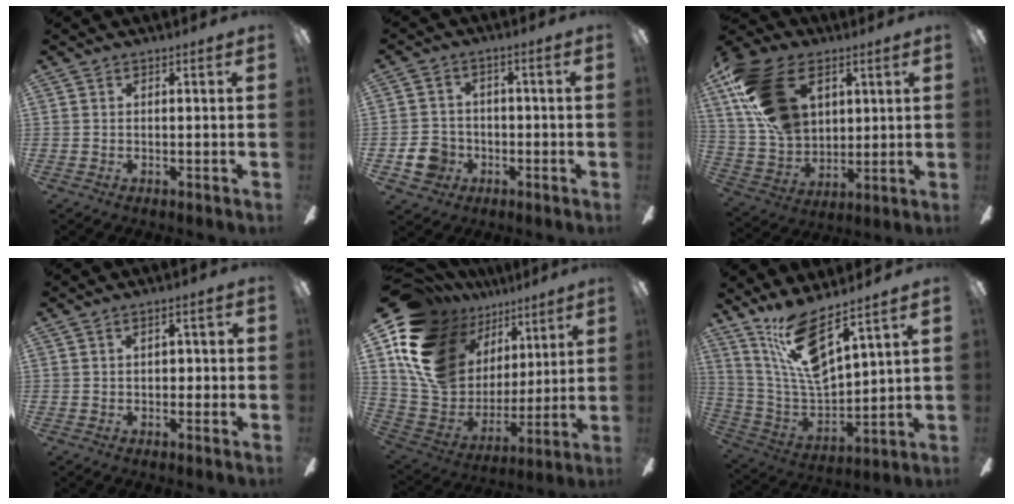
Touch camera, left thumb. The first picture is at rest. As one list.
[{"total": 7.6, "force": [-2.7, 6.5, 2.7], "torque": [-0.074, 0.017, -0.051]}, {"total": 21.3, "force": [9.3, 13.8, 13.3], "torque": [-0.278, -0.018, 0.174]}, {"total": 3.0, "force": [0.1, 1.9, 2.3], "torque": [-0.030, 0.005, -0.005]}, {"total": 18.2, "force": [9.4, 12.8, 8.9], "torque": [-0.190, -0.055, 0.183]}, {"total": 15.8, "force": [10.7, 4.7, 10.7], "torque": [-0.228, -0.065, 0.188]}]